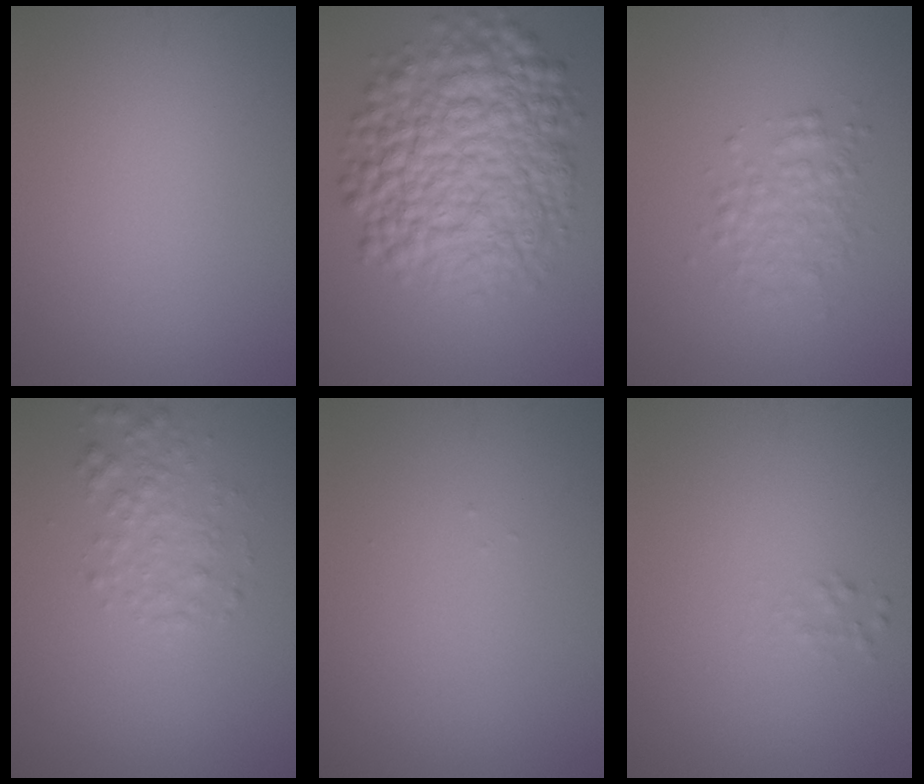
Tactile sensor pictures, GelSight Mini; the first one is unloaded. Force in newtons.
{"total": 10.8, "press": 10.8, "slide": 0.3}
{"total": 2.6, "press": 2.6, "slide": 0.0}
{"total": 2.2, "press": 2.2, "slide": 0.0}
{"total": 0.0}
{"total": 0.7, "press": 0.7, "slide": 0.0}